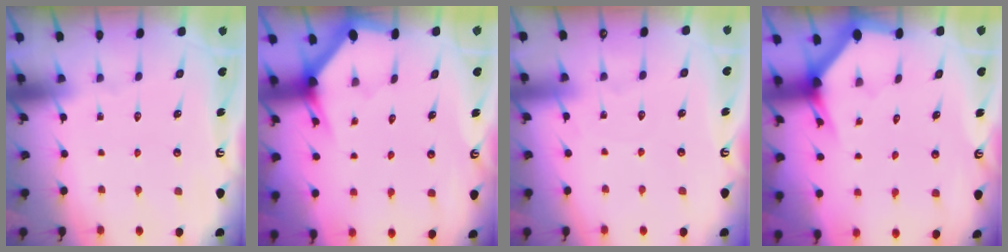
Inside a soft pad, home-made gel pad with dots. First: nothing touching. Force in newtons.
{"total": 3.1, "press": 3.1, "slide": 0.1}
{"total": 2.8, "press": 2.8, "slide": 0.4}
{"total": 2.6, "press": 2.6, "slide": 0.1}